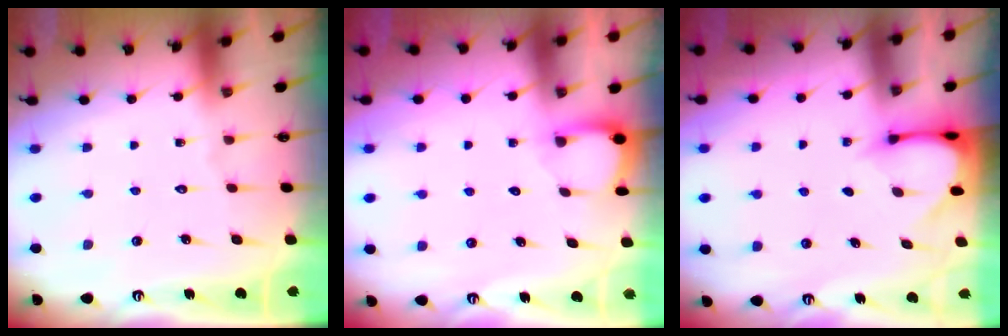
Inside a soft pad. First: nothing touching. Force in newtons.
{"total": 2.4, "press": 2.4, "slide": 0.3}
{"total": 3.3, "press": 3.2, "slide": 0.3}